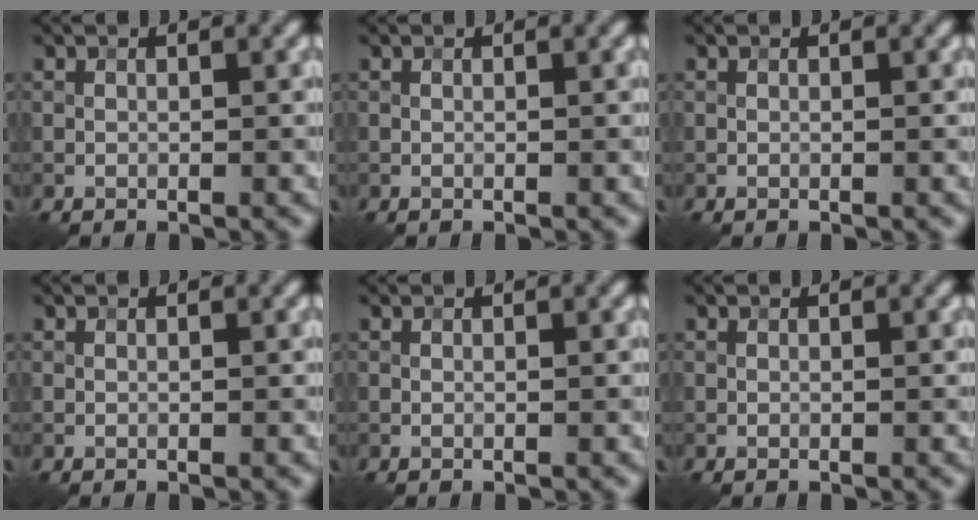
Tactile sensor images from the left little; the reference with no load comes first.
{"total": 0.0}
{"total": 0.0}
{"total": 0.0}
{"total": 0.0}
{"total": 0.0}